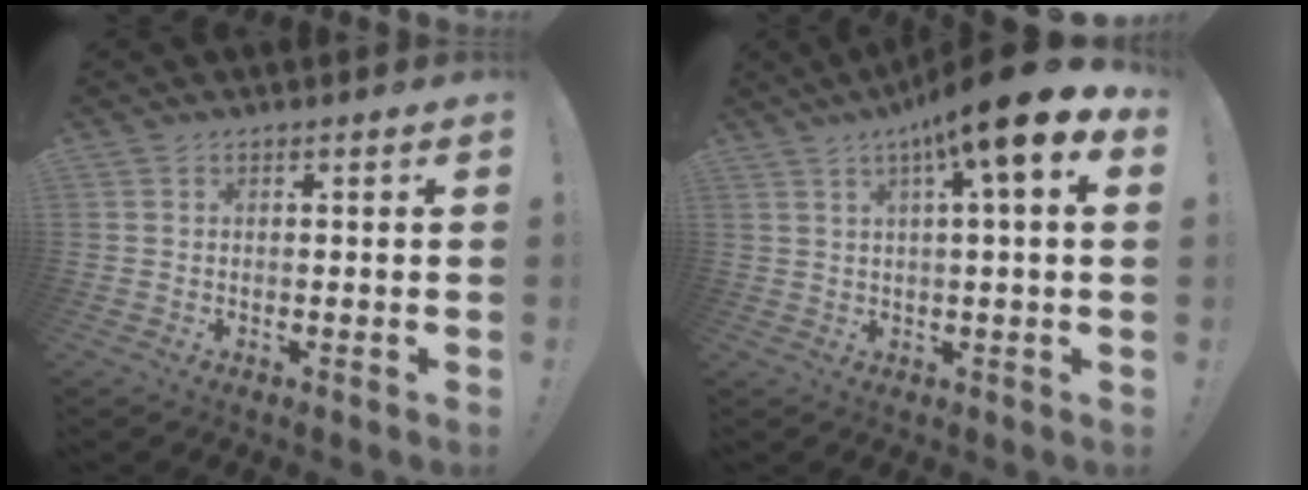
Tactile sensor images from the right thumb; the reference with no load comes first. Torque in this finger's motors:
{"motor_torque": [2.26, 2.75, 1.88, 0.50, 0.16]}